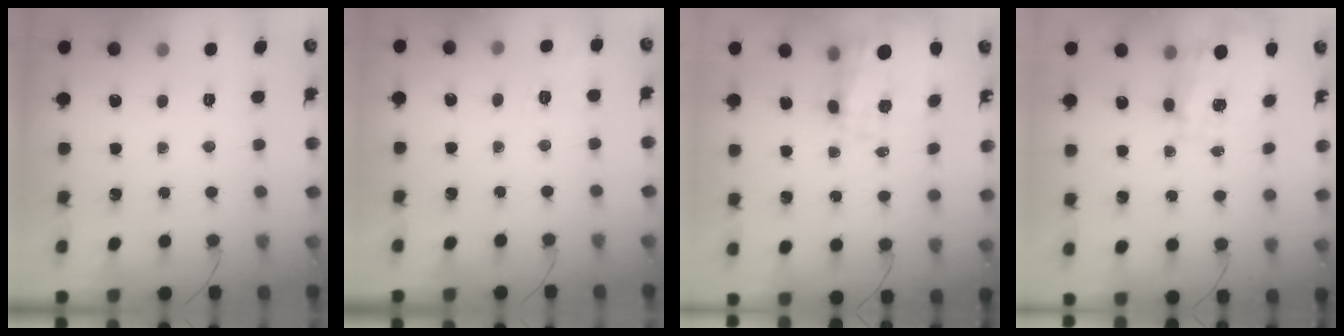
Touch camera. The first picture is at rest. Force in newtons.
{"total": 3.3, "press": 2.6, "slide": 2.2}
{"total": 5.0, "press": 4.6, "slide": 2.1}
{"total": 3.4, "press": 3.2, "slide": 1.1}